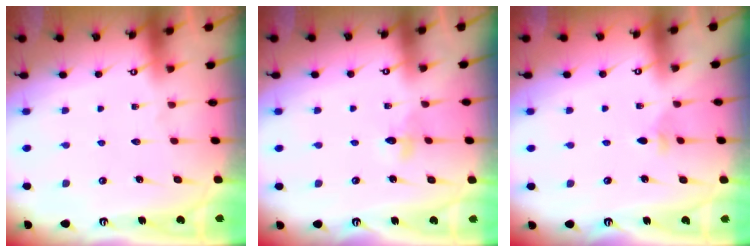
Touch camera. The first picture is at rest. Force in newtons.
{"total": 3.7, "press": 3.6, "slide": 0.5}
{"total": 2.5, "press": 2.4, "slide": 0.6}